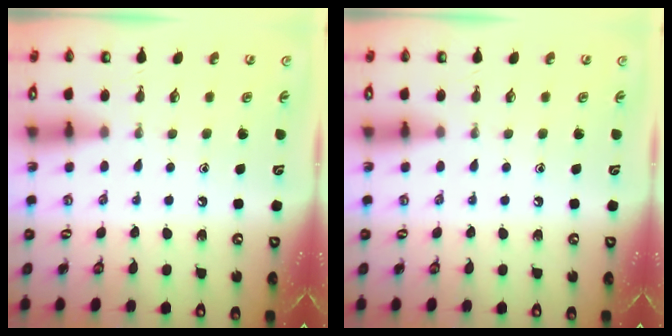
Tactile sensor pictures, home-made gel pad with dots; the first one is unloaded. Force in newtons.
{"total": 0.0}